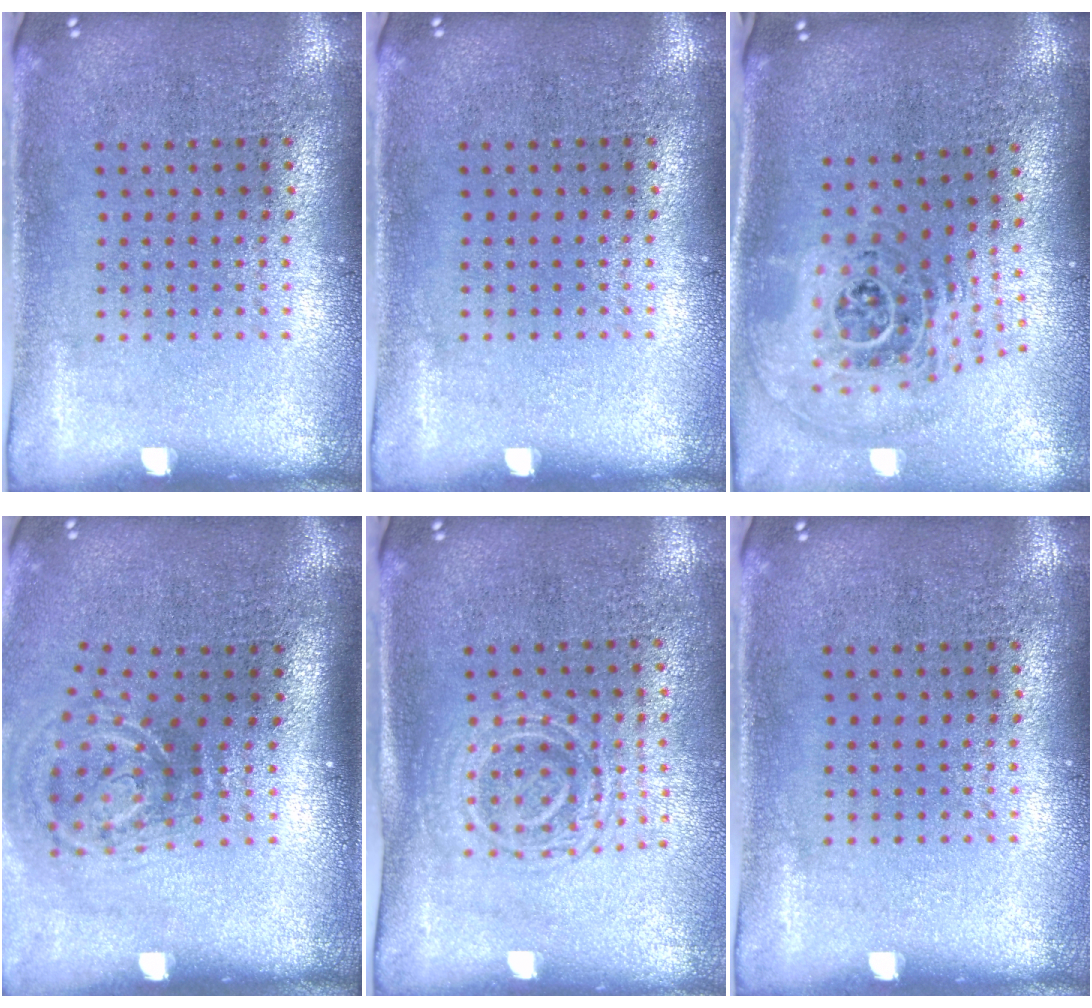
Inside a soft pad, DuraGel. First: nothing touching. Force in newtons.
{"total": 0.0}
{"total": 1.9, "press": 1.5, "slide": 1.2}
{"total": 2.0, "press": 1.3, "slide": 1.6}
{"total": 1.6, "press": 1.4, "slide": 0.7}
{"total": 0.0}